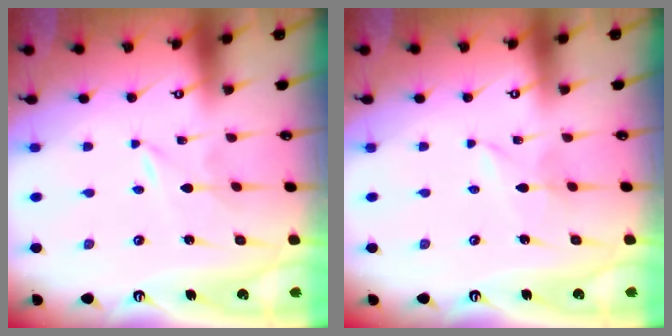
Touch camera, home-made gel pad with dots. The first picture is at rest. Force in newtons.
{"total": 1.9, "press": 1.9, "slide": 0.2}